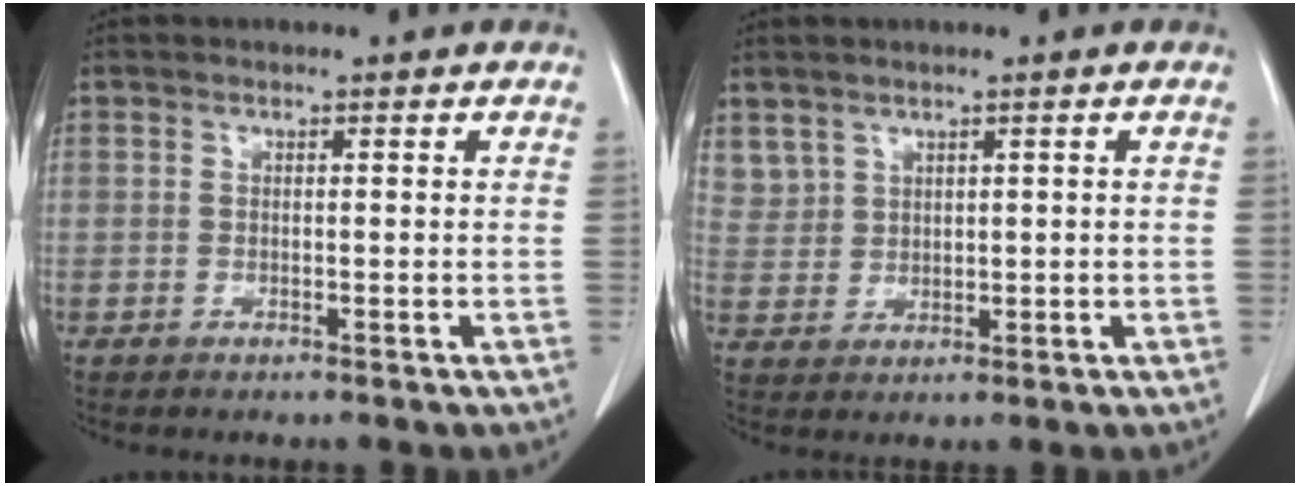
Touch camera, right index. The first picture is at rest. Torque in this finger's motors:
{"motor_torque": [0.00, 0.22, 0.02, 0.05]}